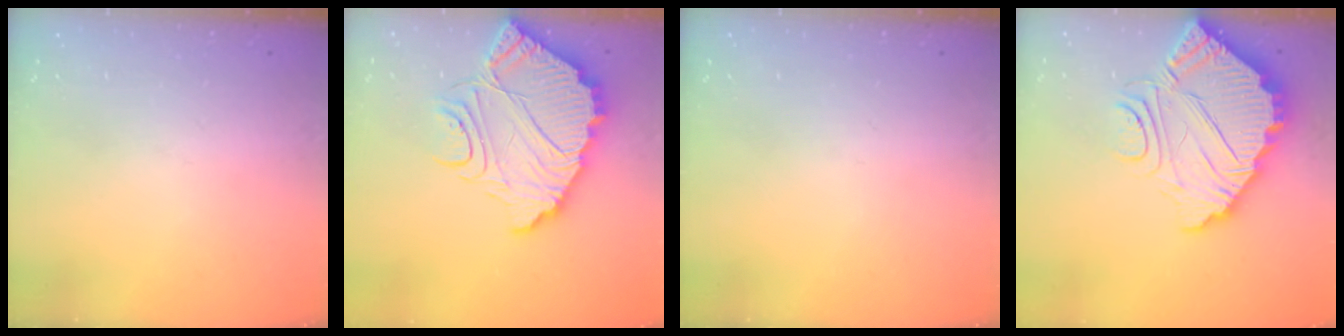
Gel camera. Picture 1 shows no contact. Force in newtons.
{"total": 15.3, "press": 15.3, "slide": 1.4}
{"total": 0.0}
{"total": 12.3, "press": 12.2, "slide": 1.0}